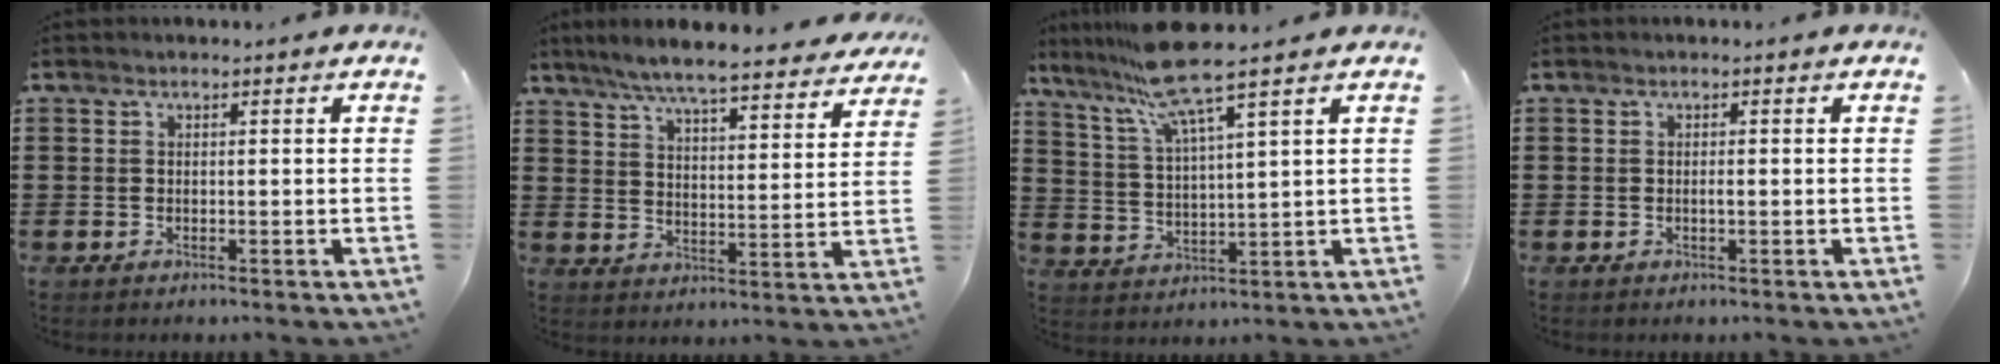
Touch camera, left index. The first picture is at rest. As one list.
[{"total": 6.7, "force": [6.2, -0.2, 2.6], "torque": [-0.076, -0.037, 0.105]}, {"total": 9.1, "force": [7.3, -0.2, 5.5], "torque": [-0.139, -0.031, 0.122]}, {"total": 0.6, "force": [-0.1, 0.1, 0.6], "torque": [-0.012, -0.003, -0.001]}]